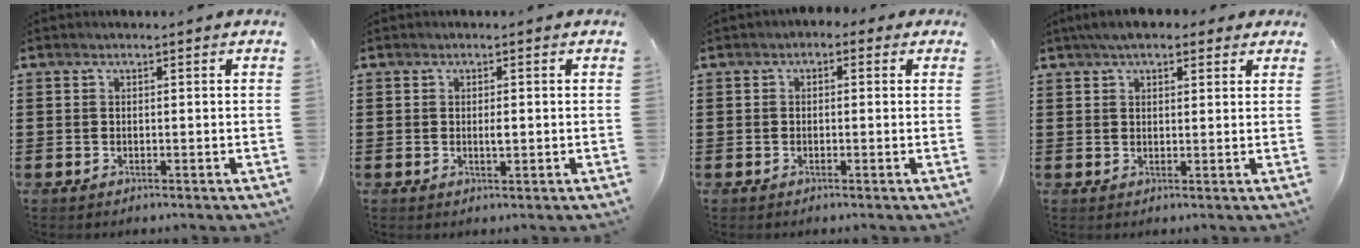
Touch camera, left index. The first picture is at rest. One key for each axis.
{"total": 1.3, "fx": 0.0, "fy": 0.4, "fz": 1.3, "tx": -0.025, "ty": 0.000, "tz": -0.001}
{"total": 1.1, "fx": -0.5, "fy": 0.8, "fz": 0.6, "tx": -0.015, "ty": 0.004, "tz": -0.013}
{"total": 4.2, "fx": 3.2, "fy": 1.7, "fz": 2.2, "tx": -0.052, "ty": 0.008, "tz": 0.059}